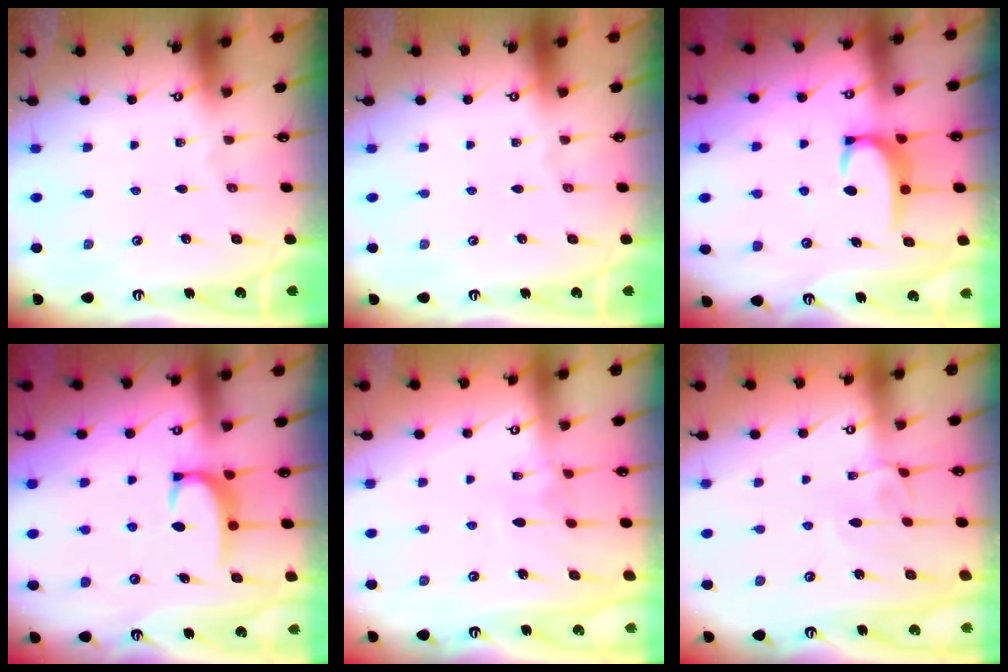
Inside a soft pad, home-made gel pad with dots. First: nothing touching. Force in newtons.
{"total": 0.0}
{"total": 3.7, "press": 3.7, "slide": 0.4}
{"total": 3.4, "press": 3.4, "slide": 0.4}
{"total": 1.2, "press": 1.1, "slide": 0.5}
{"total": 3.9, "press": 3.9, "slide": 0.1}